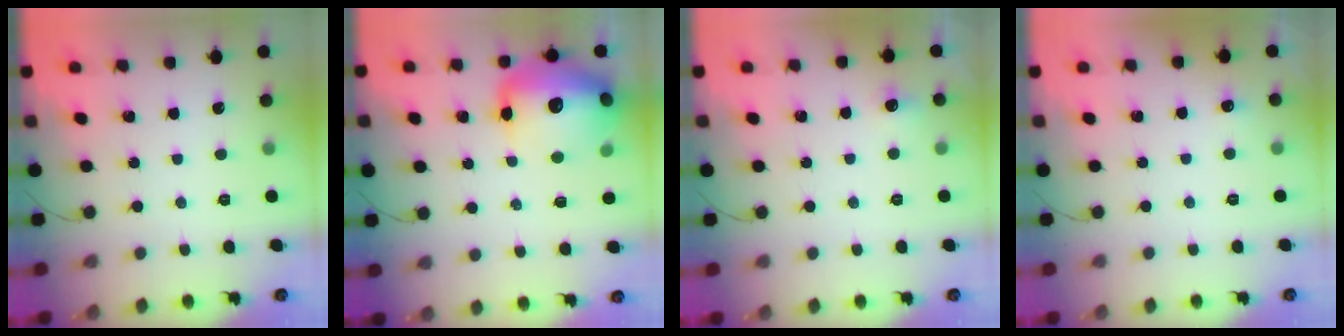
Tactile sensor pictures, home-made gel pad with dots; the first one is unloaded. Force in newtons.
{"total": 20.4, "press": 19.4, "slide": 6.3}
{"total": 7.4, "press": 3.4, "slide": 6.5}
{"total": 3.7, "press": 3.5, "slide": 1.2}